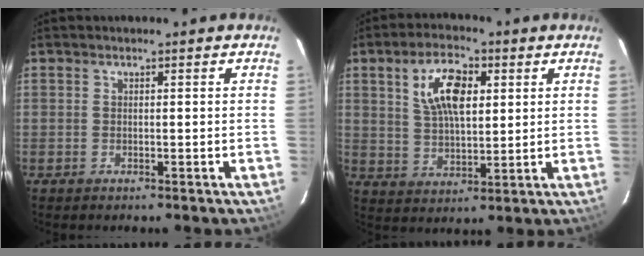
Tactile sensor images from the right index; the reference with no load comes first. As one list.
[{"total": 10.1, "force": [3.4, 4.9, 8.2], "torque": [-0.158, 0.016, 0.066]}]